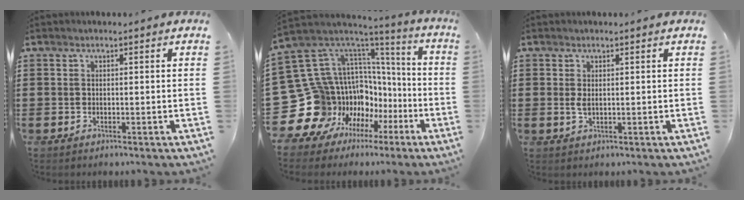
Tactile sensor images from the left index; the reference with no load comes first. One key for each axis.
{"total": 15.4, "fx": -3.4, "fy": 13.8, "fz": 5.9, "tx": -0.176, "ty": -0.056, "tz": 0.003}
{"total": 1.5, "fx": 0.3, "fy": 0.5, "fz": 1.3, "tx": -0.035, "ty": -0.001, "tz": 0.002}